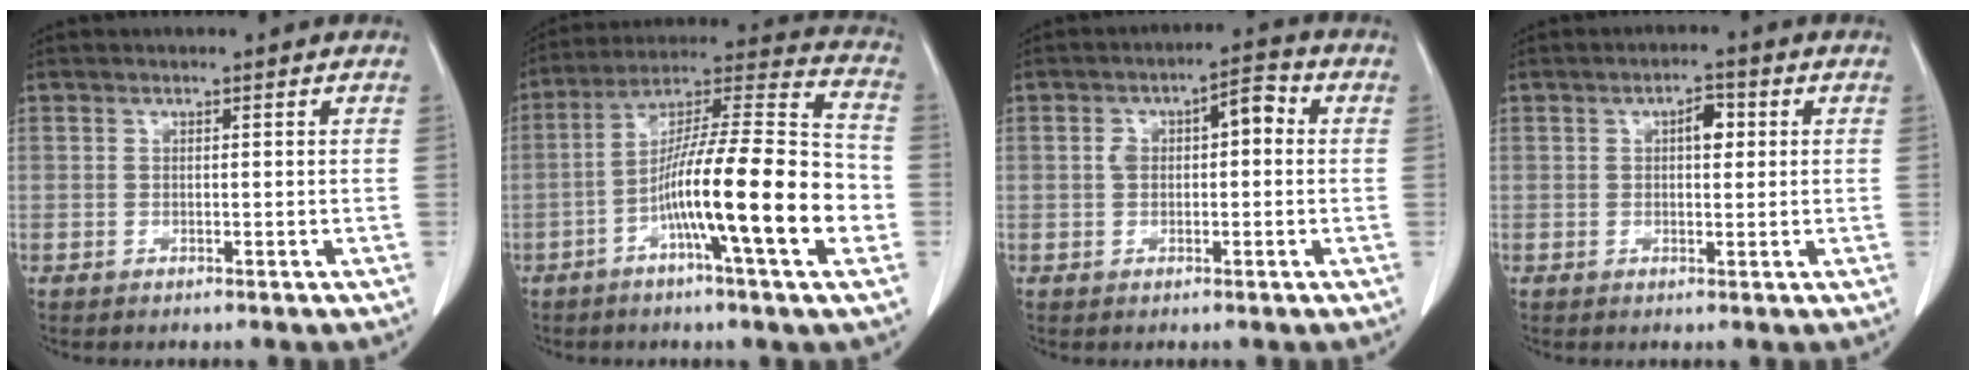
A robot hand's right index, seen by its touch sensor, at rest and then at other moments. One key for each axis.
{"total": 19.0, "fx": -5.3, "fy": 1.0, "fz": 18.2, "tx": -0.300, "ty": 0.006, "tz": -0.091}
{"total": 5.6, "fx": 0.9, "fy": 2.8, "fz": 4.8, "tx": -0.077, "ty": 0.039, "tz": 0.016}
{"total": 3.0, "fx": 0.7, "fy": 1.4, "fz": 2.6, "tx": -0.039, "ty": 0.007, "tz": 0.009}